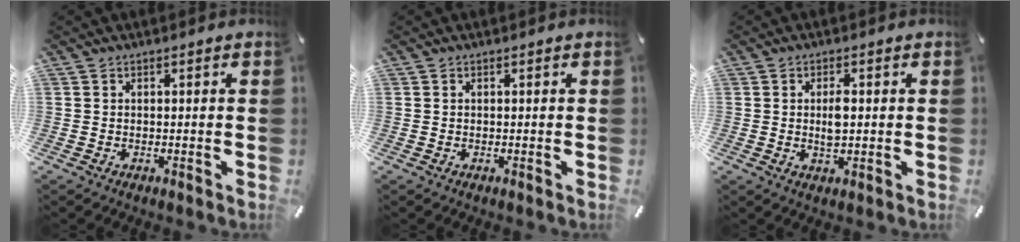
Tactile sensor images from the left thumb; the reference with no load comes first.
{"total": 0.0}
{"total": 3.7, "force": [0.3, 1.6, 3.3], "torque": [-0.074, -0.006, -0.002]}